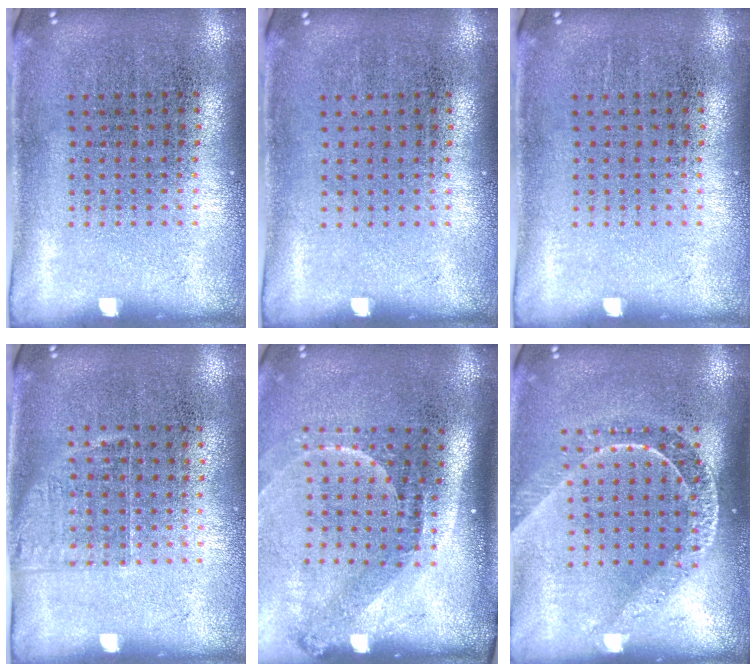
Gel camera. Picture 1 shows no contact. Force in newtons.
{"total": 0.0}
{"total": 0.0}
{"total": 1.2, "press": 0.9, "slide": 0.7}
{"total": 2.2, "press": 1.5, "slide": 1.6}
{"total": 1.8, "press": 1.5, "slide": 1.0}